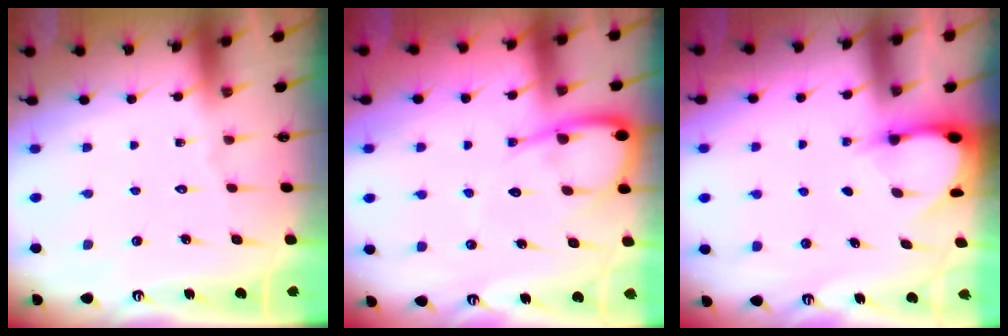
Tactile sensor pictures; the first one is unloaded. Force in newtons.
{"total": 9.0, "press": 9.0, "slide": 1.0}
{"total": 3.1, "press": 3.1, "slide": 0.4}